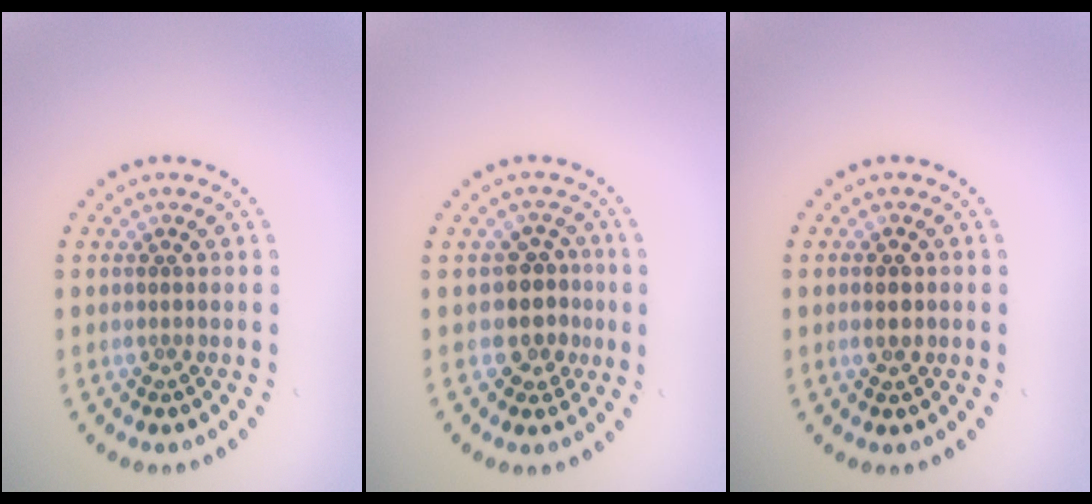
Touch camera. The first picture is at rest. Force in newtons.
{"total": 2.9, "press": 2.4, "slide": 1.6}
{"total": 1.8, "press": 1.8, "slide": 0.1}